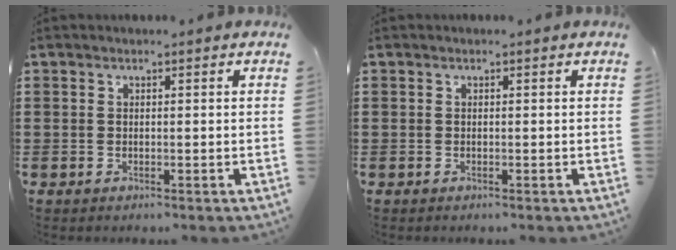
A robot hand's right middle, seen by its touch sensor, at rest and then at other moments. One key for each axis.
{"total": 0.0}